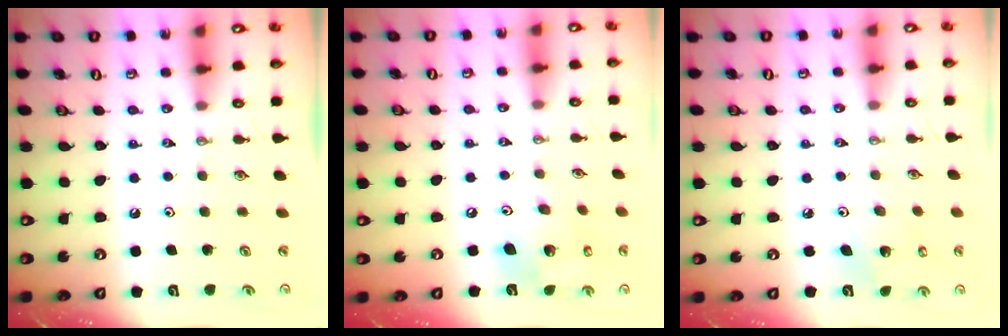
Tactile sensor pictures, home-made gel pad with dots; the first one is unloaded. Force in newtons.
{"total": 14.4, "press": 14.1, "slide": 3.3}
{"total": 3.6, "press": 3.6, "slide": 0.3}